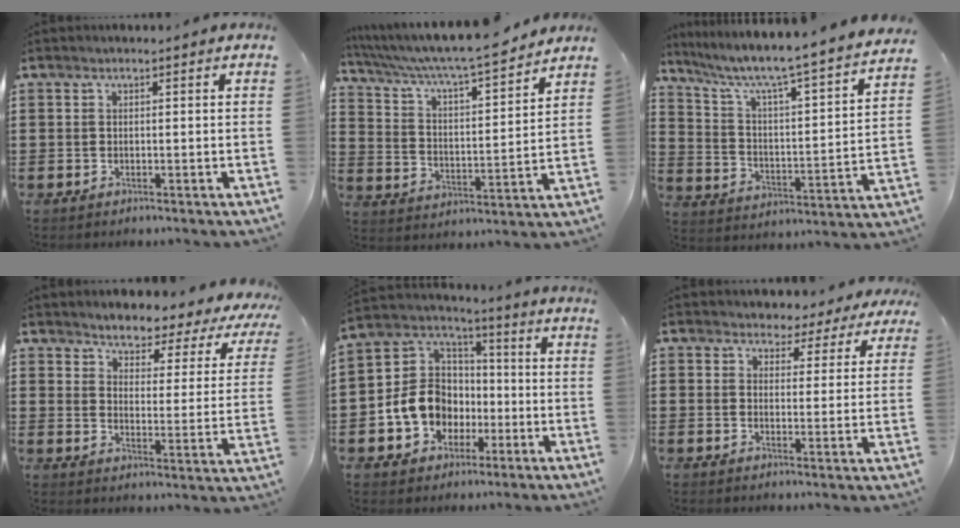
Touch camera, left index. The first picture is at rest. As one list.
[{"total": 6.5, "force": [5.8, 0.0, 2.9], "torque": [-0.081, -0.041, 0.094]}, {"total": 4.6, "force": [3.7, -0.2, 2.7], "torque": [-0.074, -0.049, 0.049]}, {"total": 3.6, "force": [3.5, 0.7, 0.2], "torque": [-0.023, -0.036, 0.053]}, {"total": 10.6, "force": [-2.9, 9.3, 4.1], "torque": [-0.128, 0.017, -0.054]}, {"total": 3.3, "force": [2.7, 1.9, 0.2], "torque": [-0.021, -0.004, 0.048]}]